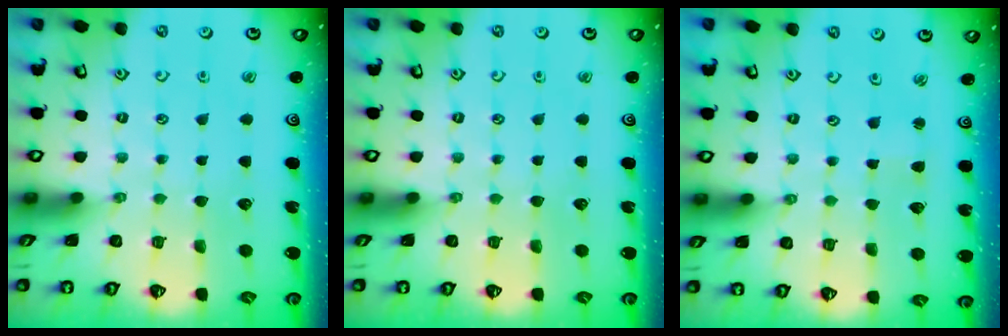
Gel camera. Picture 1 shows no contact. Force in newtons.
{"total": 0.0}
{"total": 2.5, "press": 2.5, "slide": 0.2}